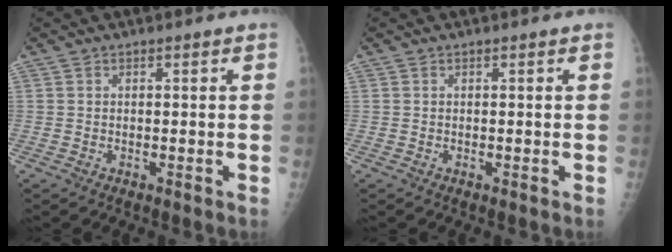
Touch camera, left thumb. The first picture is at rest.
{"total": 0.0}